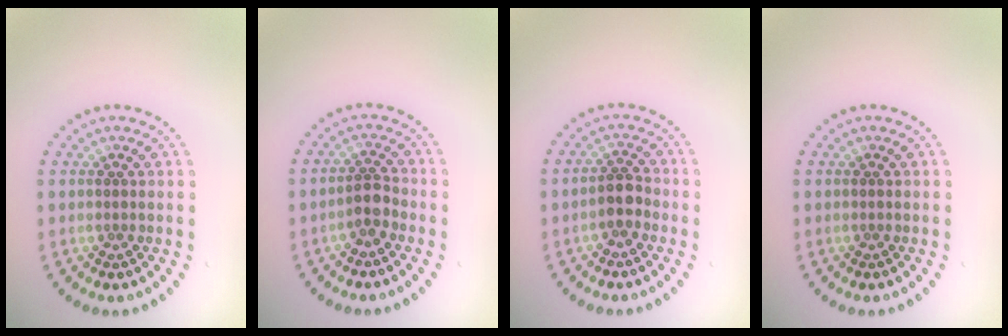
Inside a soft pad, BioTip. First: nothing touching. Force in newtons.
{"total": 2.0, "press": 1.7, "slide": 1.0}
{"total": 2.2, "press": 2.0, "slide": 1.0}
{"total": 0.0}